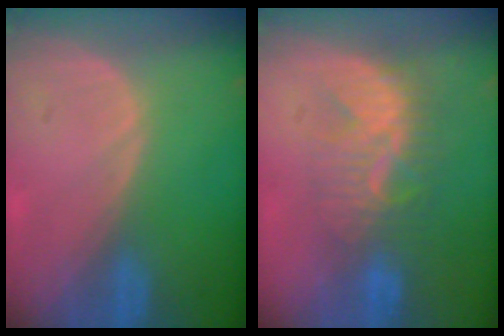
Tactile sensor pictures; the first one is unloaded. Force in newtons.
{"total": 7.8, "press": 7.5, "slide": 2.0}